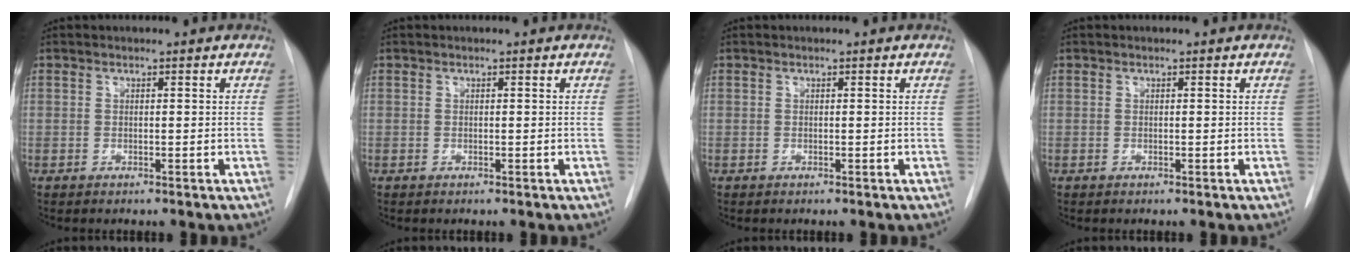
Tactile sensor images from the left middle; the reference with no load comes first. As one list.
[{"total": 0.0}, {"total": 0.0}, {"total": 0.0}]